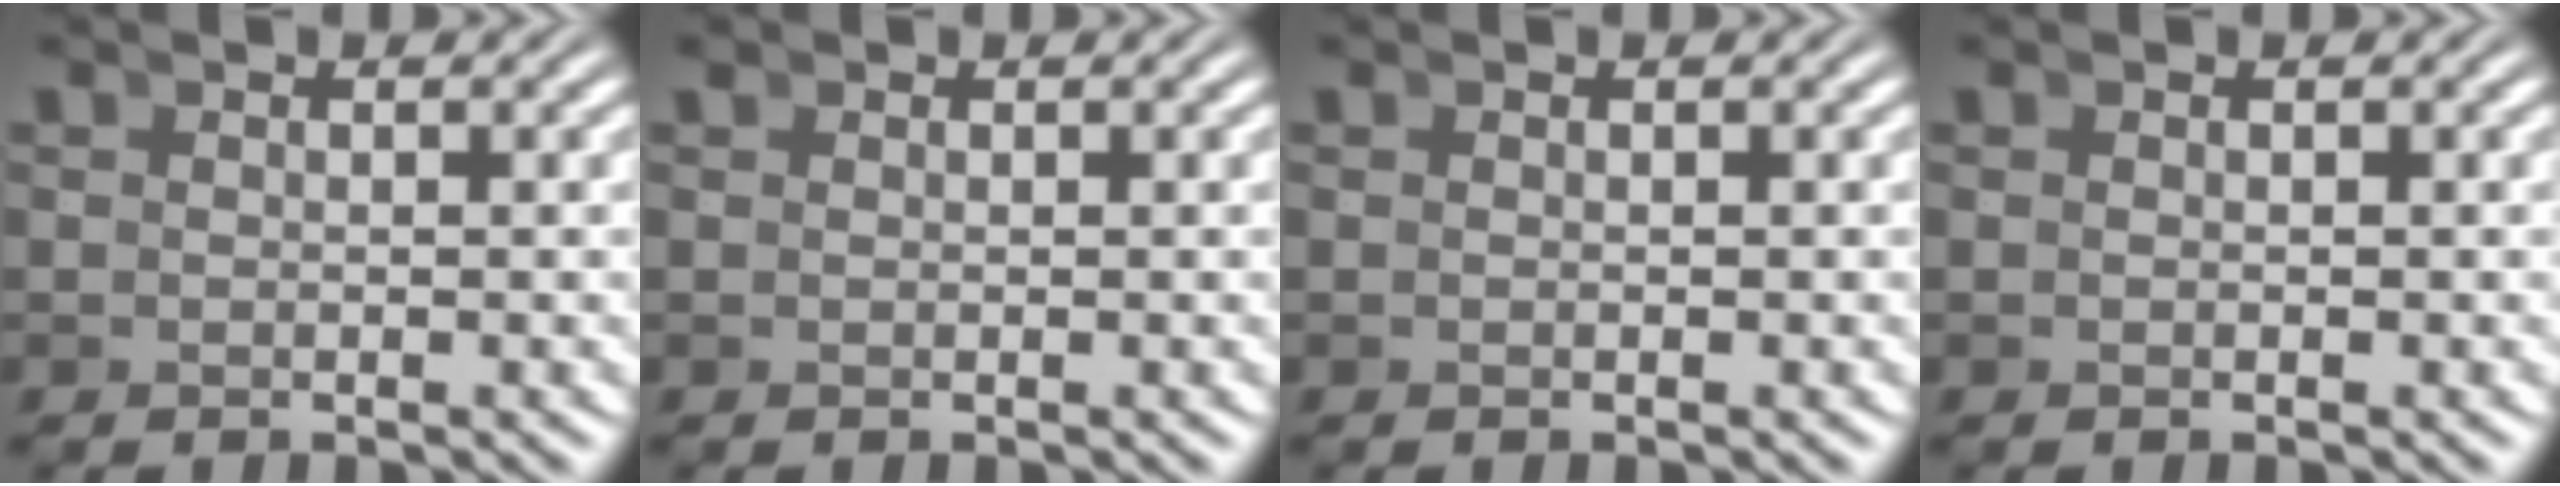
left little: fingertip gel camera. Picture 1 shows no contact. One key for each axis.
{"total": 0.0}
{"total": 0.0}
{"total": 0.0}